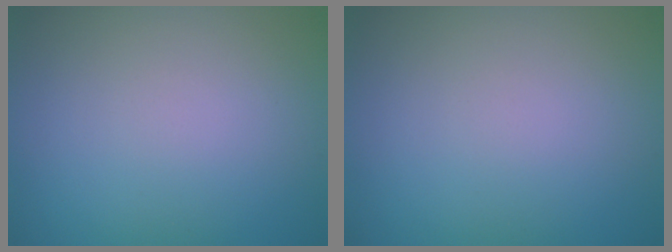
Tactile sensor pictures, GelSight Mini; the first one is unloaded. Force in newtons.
{"total": 0.0}